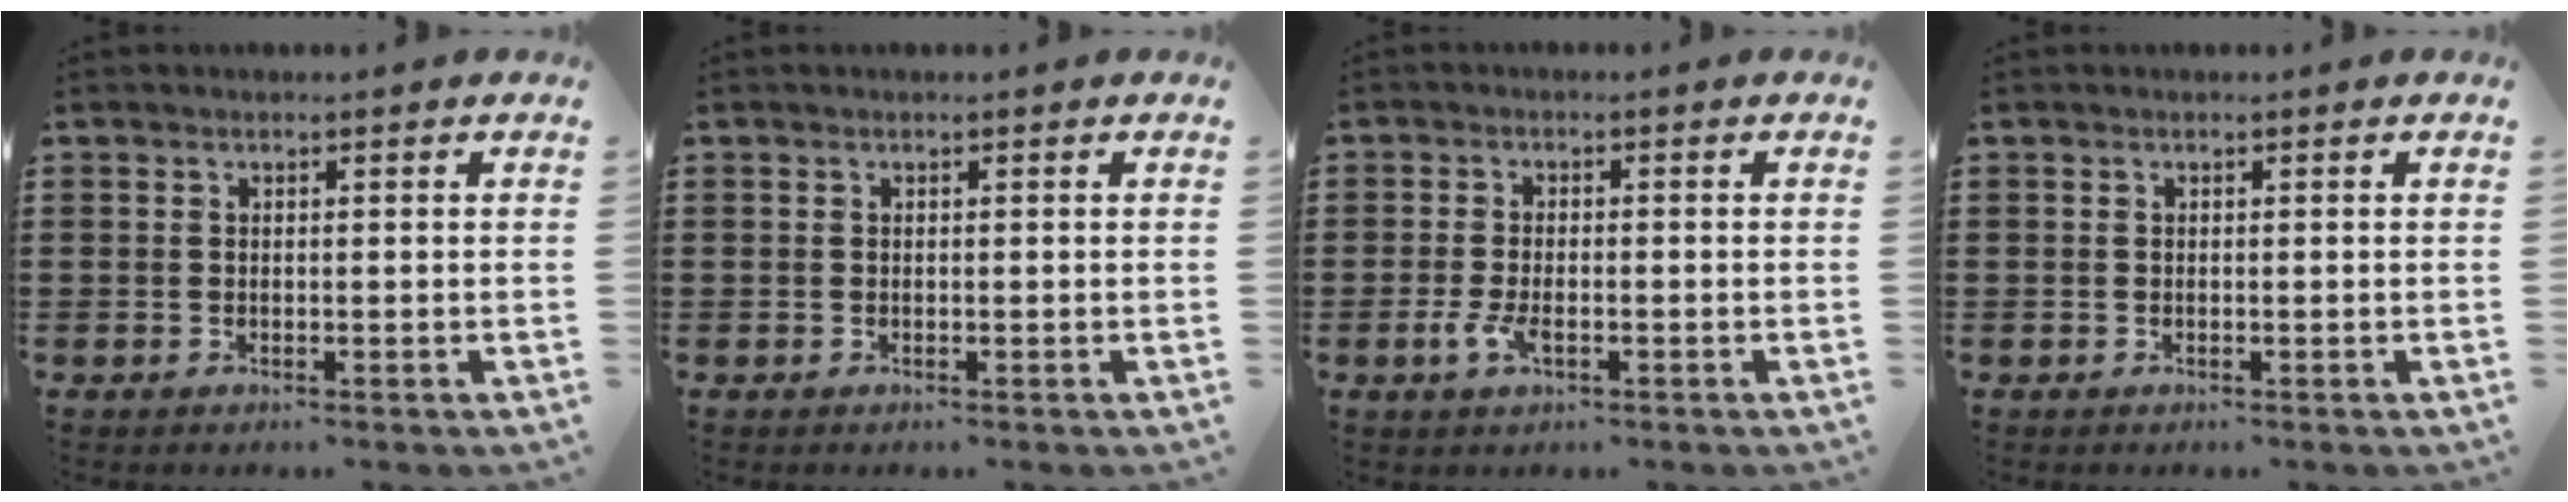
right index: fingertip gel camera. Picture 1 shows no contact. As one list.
[{"total": 0.0}, {"total": 3.2, "force": [-1.2, 1.4, 2.6], "torque": [-0.068, -0.006, -0.027]}, {"total": 0.0}]